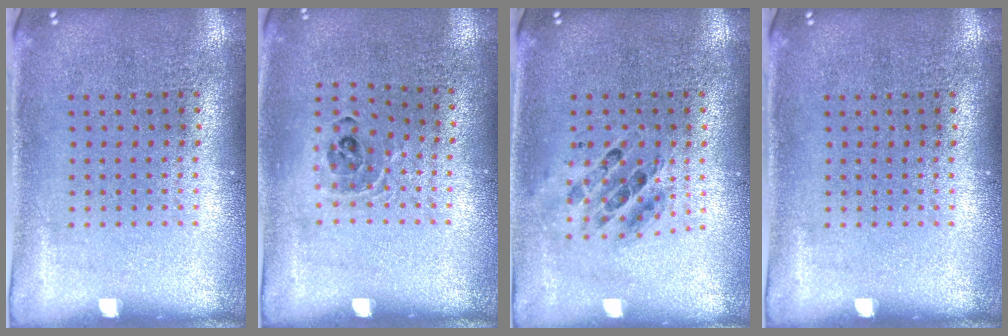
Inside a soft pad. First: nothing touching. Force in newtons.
{"total": 0.9, "press": 0.9, "slide": 0.1}
{"total": 0.8, "press": 0.7, "slide": 0.2}
{"total": 0.0}